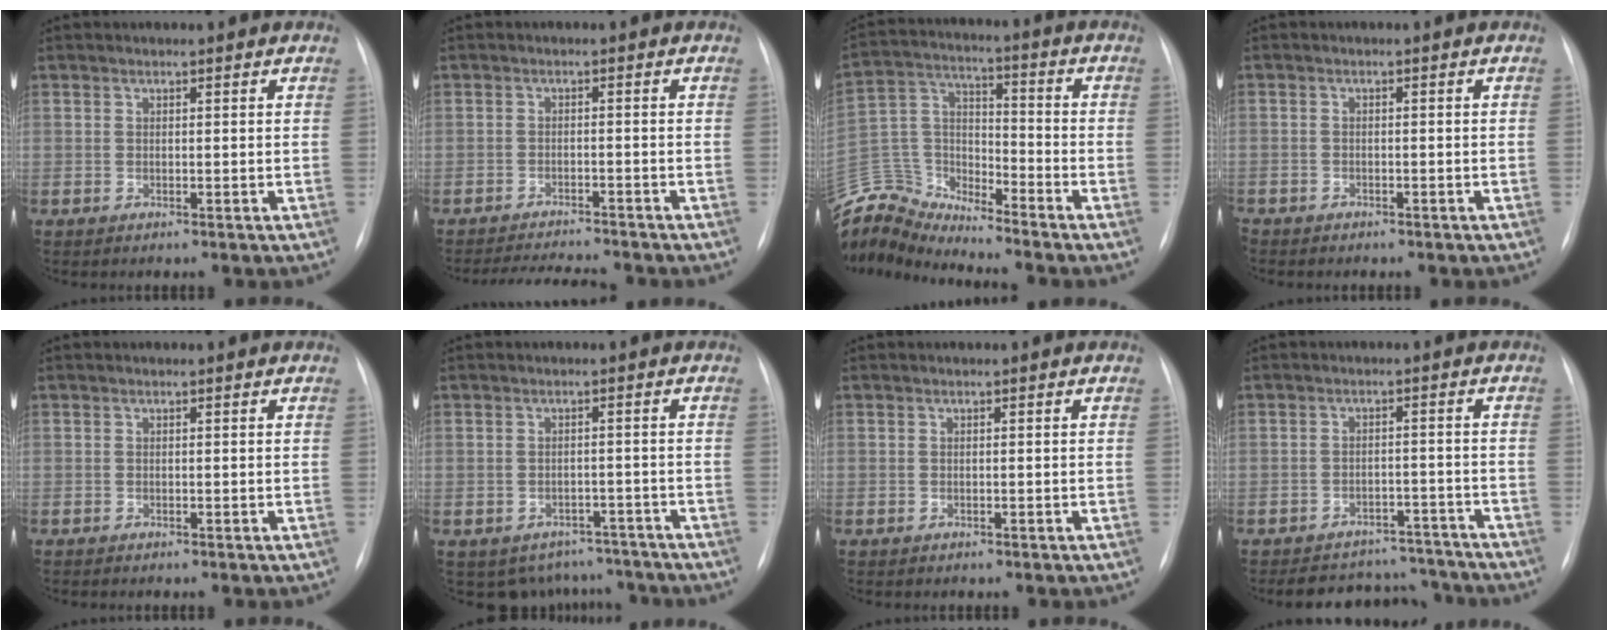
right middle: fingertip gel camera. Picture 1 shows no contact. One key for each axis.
{"total": 7.0, "fx": -6.7, "fy": 0.0, "fz": 1.9, "tx": -0.030, "ty": -0.006, "tz": -0.103}
{"total": 12.9, "fx": -12.8, "fy": 1.1, "fz": 1.2, "tx": -0.029, "ty": 0.048, "tz": -0.253}
{"total": 2.9, "fx": -2.3, "fy": 1.3, "fz": 1.2, "tx": -0.019, "ty": -0.002, "tz": -0.026}
{"total": 0.0}
{"total": 7.5, "fx": -6.3, "fy": 4.1, "fz": 0.1, "tx": 0.013, "ty": 0.025, "tz": -0.072}
{"total": 0.0}
{"total": 10.4, "fx": -9.7, "fy": 3.5, "fz": 1.0, "tx": 0.000, "ty": 0.023, "tz": -0.122}